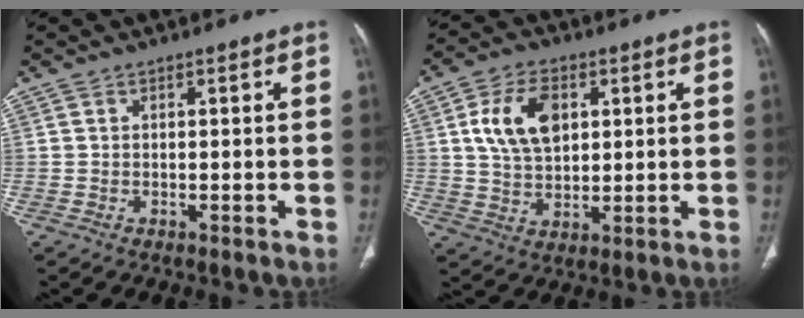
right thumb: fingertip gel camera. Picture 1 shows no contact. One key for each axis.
{"total": 10.9, "fx": 3.0, "fy": 6.9, "fz": 7.8, "tx": -0.128, "ty": -0.005, "tz": 0.059}